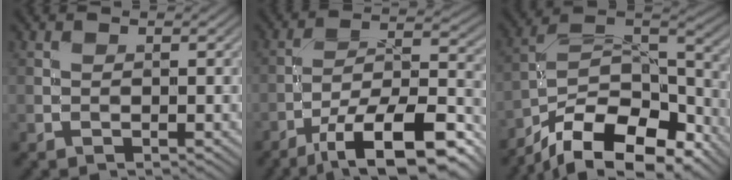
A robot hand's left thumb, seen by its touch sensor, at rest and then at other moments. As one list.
[{"total": 15.3, "force": [-10.1, 4.7, 10.5], "torque": [-0.187, -0.006, -0.163]}, {"total": 15.6, "force": [-11.1, 6.4, 8.9], "torque": [-0.189, -0.026, -0.178]}]